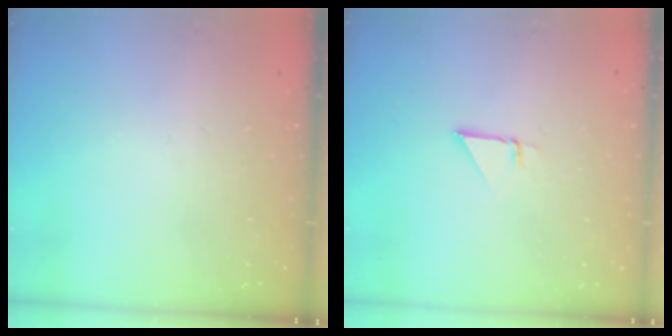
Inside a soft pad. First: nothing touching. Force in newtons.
{"total": 1.4, "press": 1.4, "slide": 0.0}